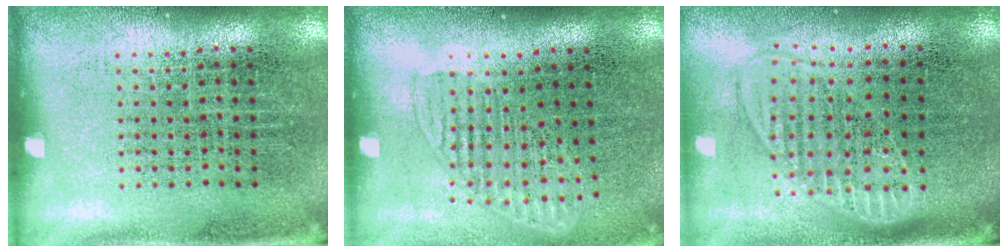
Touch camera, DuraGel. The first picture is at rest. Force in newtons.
{"total": 1.3, "press": 1.1, "slide": 0.7}
{"total": 1.8, "press": 1.5, "slide": 1.0}